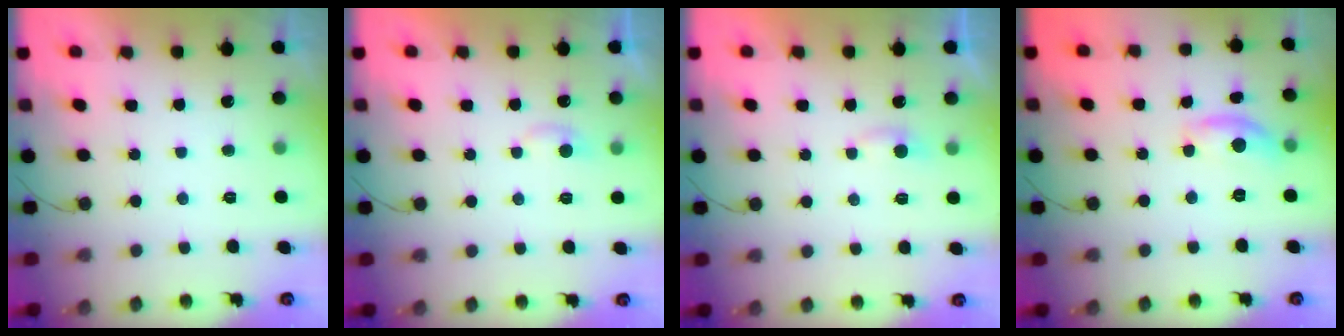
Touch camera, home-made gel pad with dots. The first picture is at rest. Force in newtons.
{"total": 3.7, "press": 3.7, "slide": 0.5}
{"total": 2.4, "press": 2.4, "slide": 0.3}
{"total": 8.7, "press": 8.7, "slide": 0.5}